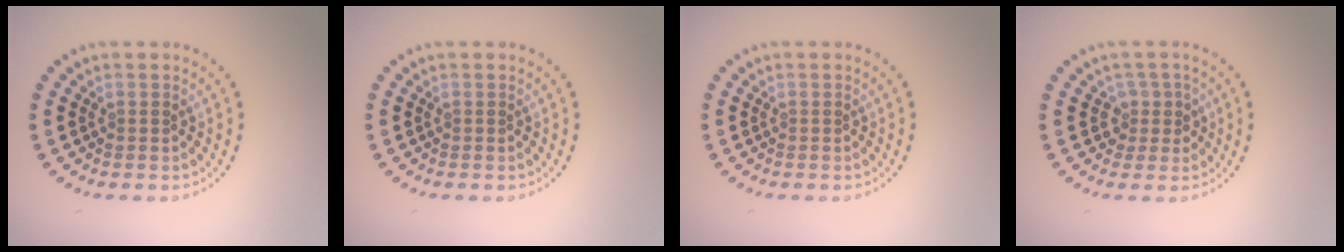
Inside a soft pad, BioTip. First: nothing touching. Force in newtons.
{"total": 0.0}
{"total": 0.0}
{"total": 2.0, "press": 1.5, "slide": 1.3}